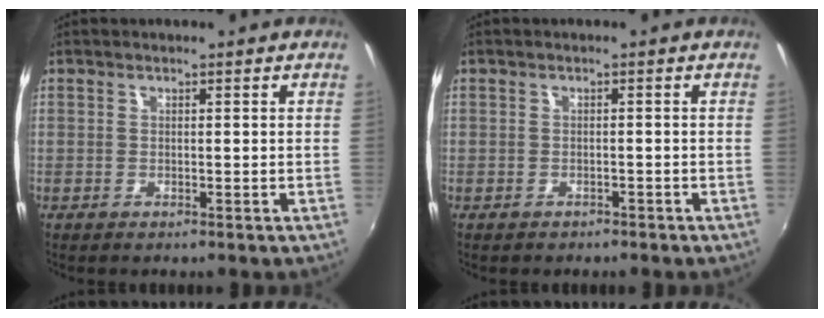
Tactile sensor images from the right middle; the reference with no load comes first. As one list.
[{"total": 1.7, "force": [-1.4, 0.9, 0.4], "torque": [-0.011, -0.003, -0.017]}]